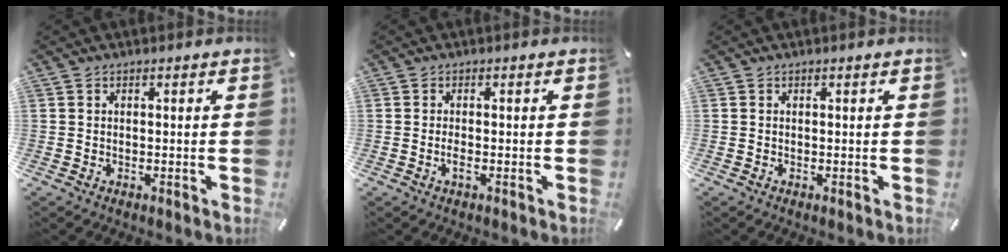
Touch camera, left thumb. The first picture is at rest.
{"total": 1.7, "force": [-0.6, 0.5, 1.6], "torque": [-0.035, -0.003, -0.012]}
{"total": 0.0}